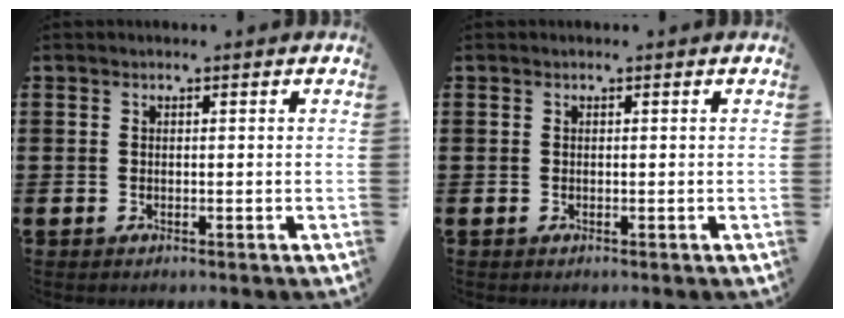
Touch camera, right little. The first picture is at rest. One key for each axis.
{"total": 0.0}